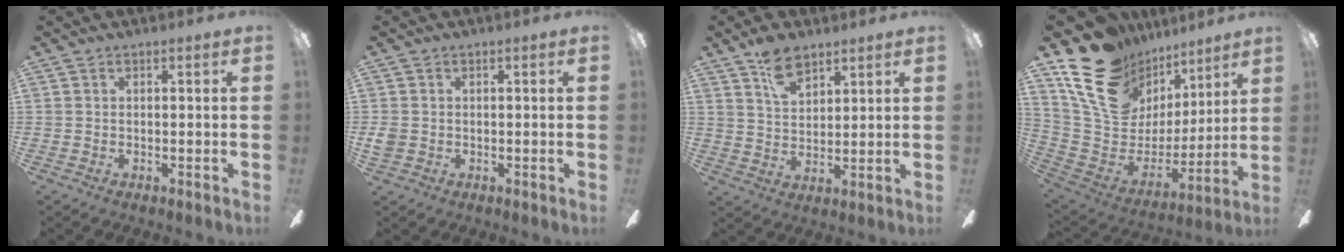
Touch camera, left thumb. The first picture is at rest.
{"total": 2.5, "force": [0.0, 2.3, 1.0], "torque": [-0.016, 0.005, 0.002]}
{"total": 8.3, "force": [5.7, 4.6, 4.0], "torque": [-0.071, -0.019, 0.106]}
{"total": 22.1, "force": [13.2, 15.0, 9.3], "torque": [-0.170, -0.066, 0.260]}